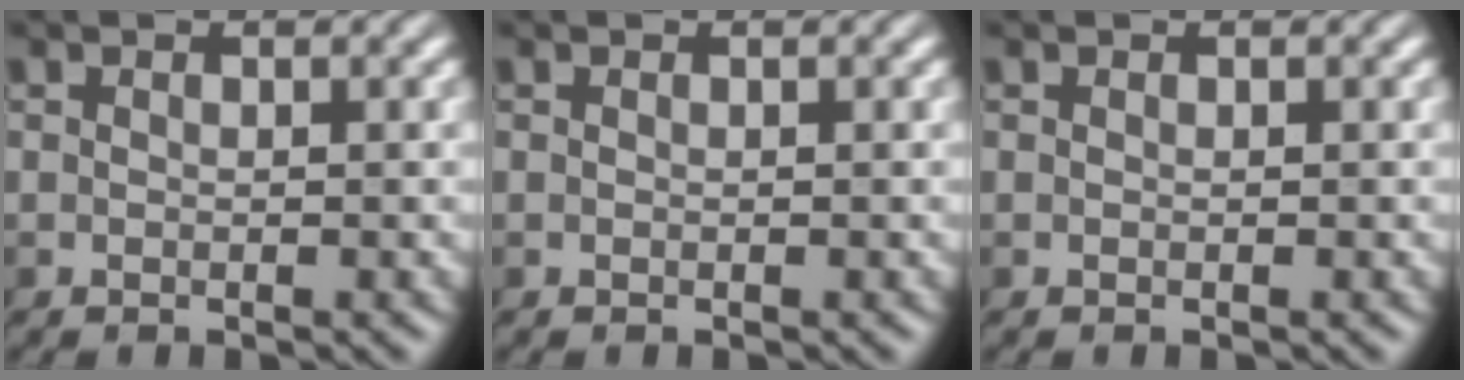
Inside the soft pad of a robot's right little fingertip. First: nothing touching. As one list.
[{"total": 0.0}, {"total": 0.0}]